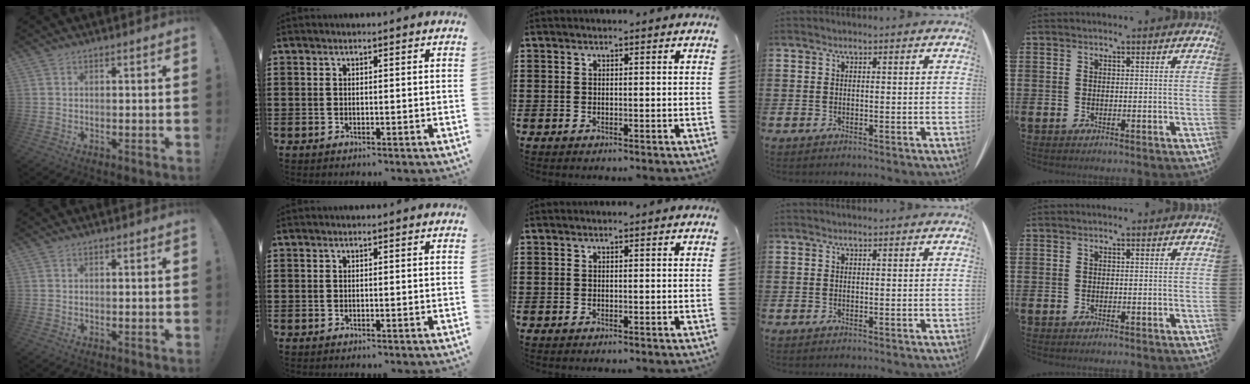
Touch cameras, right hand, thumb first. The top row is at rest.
{}